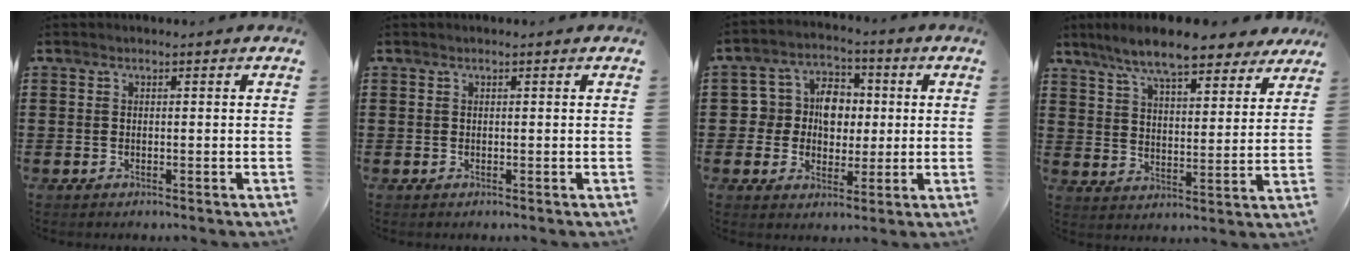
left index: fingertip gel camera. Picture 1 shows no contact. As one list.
[{"total": 0.0}, {"total": 7.9, "force": [1.0, 6.9, 3.6], "torque": [-0.098, 0.017, 0.015]}, {"total": 9.2, "force": [8.1, 1.1, 4.2], "torque": [-0.110, -0.024, 0.146]}]